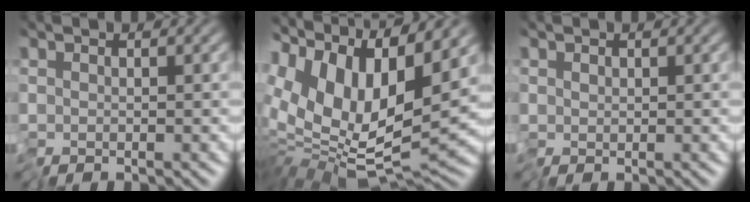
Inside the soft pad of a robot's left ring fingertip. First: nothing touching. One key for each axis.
{"total": 13.0, "fx": 4.4, "fy": 6.3, "fz": 10.5, "tx": -0.214, "ty": 0.020, "tz": 0.080}
{"total": 0.5, "fx": 0.0, "fy": 0.5, "fz": 0.3, "tx": -0.008, "ty": 0.000, "tz": -0.001}